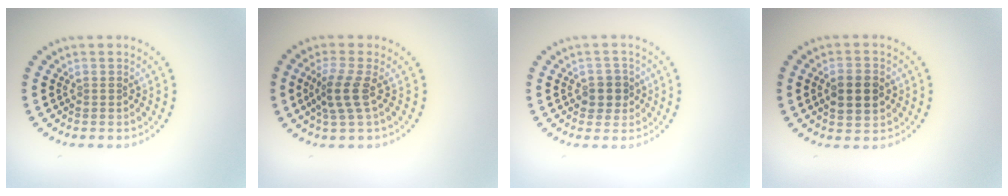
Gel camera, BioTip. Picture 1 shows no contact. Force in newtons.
{"total": 2.8, "press": 2.4, "slide": 1.4}
{"total": 2.2, "press": 2.0, "slide": 0.9}
{"total": 3.7, "press": 3.7, "slide": 0.2}